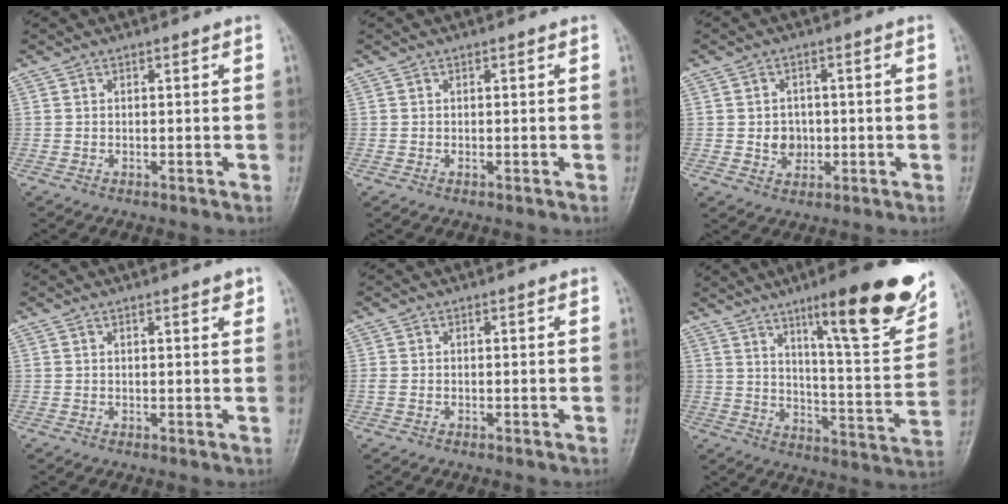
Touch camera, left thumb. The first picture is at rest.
{"total": 0.0}
{"total": 4.2, "force": [-0.4, 3.7, 2.0], "torque": [-0.007, 0.003, -0.004]}
{"total": 1.6, "force": [1.1, 0.3, 1.1], "torque": [-0.012, -0.005, 0.013]}
{"total": 1.0, "force": [-0.2, 0.6, 0.7], "torque": [-0.015, 0.007, 0.001]}
{"total": 22.1, "force": [13.4, 4.3, 17.1], "torque": [-0.201, -0.063, 0.199]}